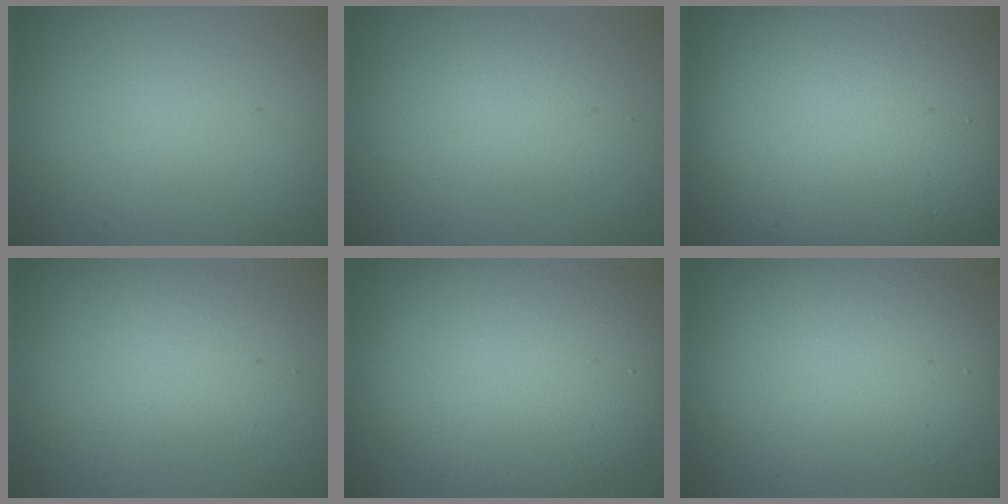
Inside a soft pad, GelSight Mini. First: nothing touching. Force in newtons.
{"total": 2.5, "press": 2.5, "slide": 0.2}
{"total": 16.3, "press": 16.2, "slide": 1.2}
{"total": 2.9, "press": 2.9, "slide": 0.2}
{"total": 8.8, "press": 8.8, "slide": 0.5}
{"total": 5.5, "press": 5.5, "slide": 0.6}